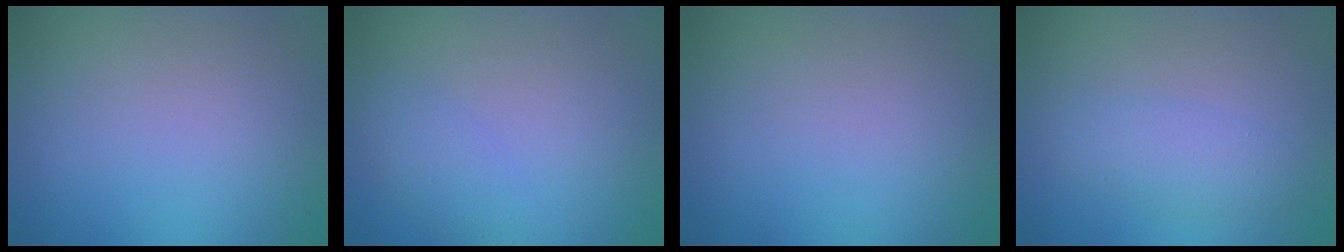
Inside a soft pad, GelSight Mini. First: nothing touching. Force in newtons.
{"total": 1.7, "press": 1.7, "slide": 0.0}
{"total": 0.0}
{"total": 2.3, "press": 2.3, "slide": 0.1}